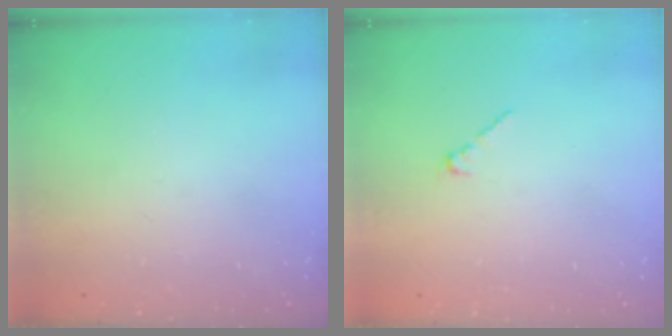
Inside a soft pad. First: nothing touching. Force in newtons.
{"total": 2.1, "press": 2.0, "slide": 0.7}